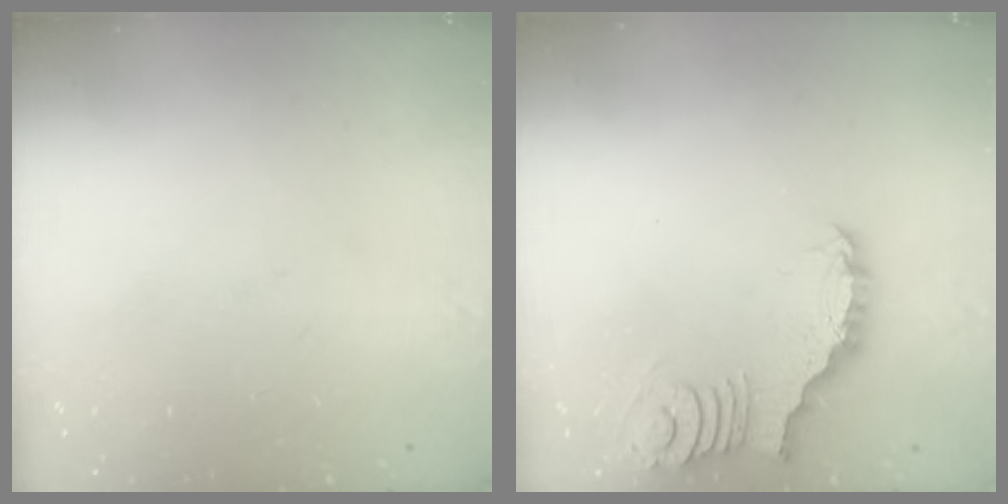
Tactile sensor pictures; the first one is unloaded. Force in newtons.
{"total": 3.0, "press": 3.0, "slide": 0.0}